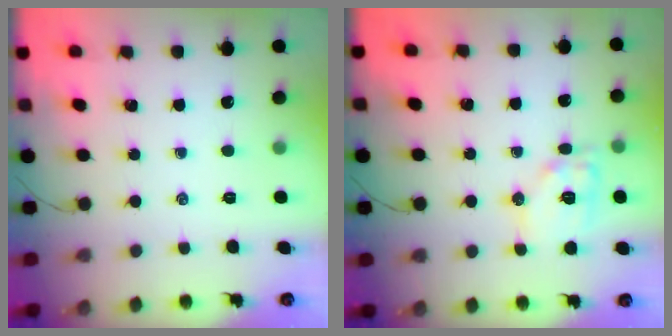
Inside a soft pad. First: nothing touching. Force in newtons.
{"total": 10.7, "press": 10.7, "slide": 0.8}